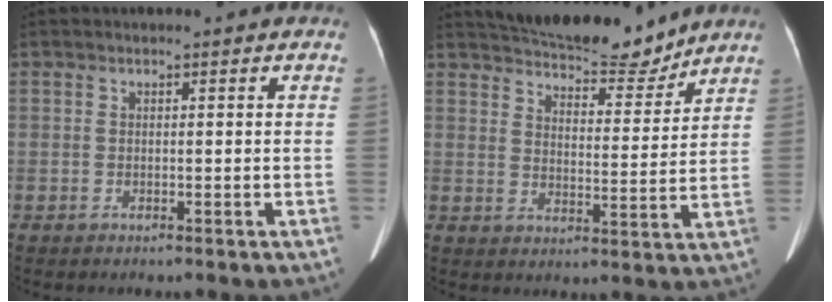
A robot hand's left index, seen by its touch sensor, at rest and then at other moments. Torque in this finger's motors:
{"motor_torque": [0.36, -0.43, 0.16, 0.03]}